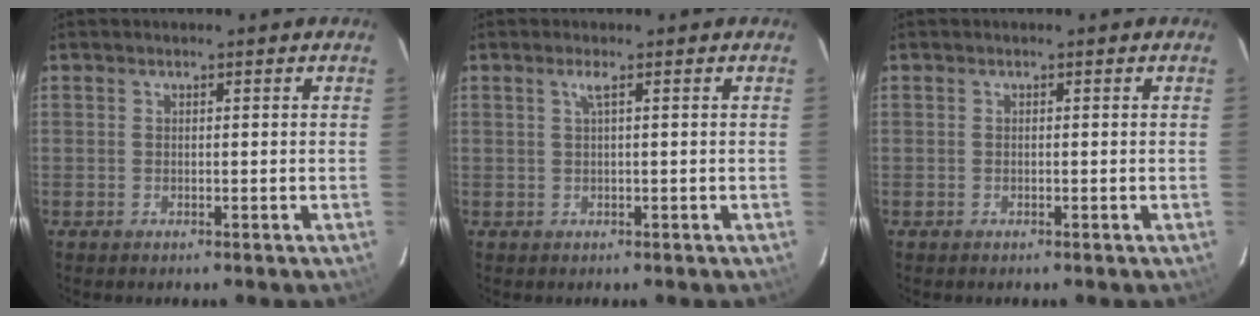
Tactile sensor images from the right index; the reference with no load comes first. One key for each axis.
{"total": 1.3, "fx": 0.4, "fy": -0.4, "fz": 1.2, "tx": -0.018, "ty": 0.002, "tz": 0.007}
{"total": 0.0}